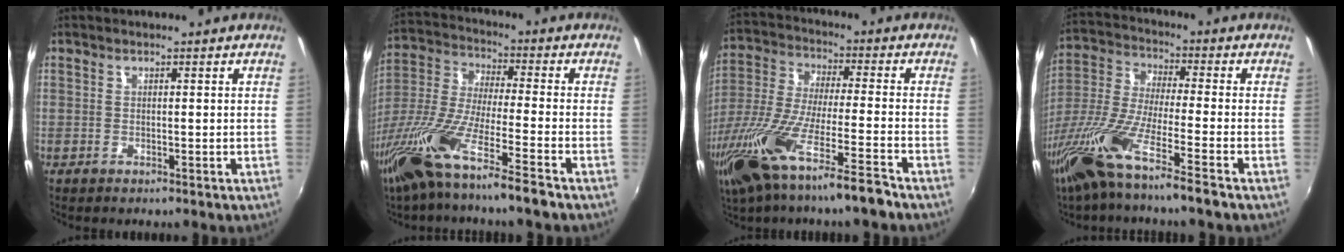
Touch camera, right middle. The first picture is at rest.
{"total": 17.1, "force": [-11.4, 1.0, 12.7], "torque": [-0.263, -0.036, -0.220]}
{"total": 19.5, "force": [-12.9, 1.8, 14.5], "torque": [-0.288, -0.059, -0.233]}
{"total": 15.3, "force": [-9.9, 0.8, 11.6], "torque": [-0.243, -0.033, -0.195]}